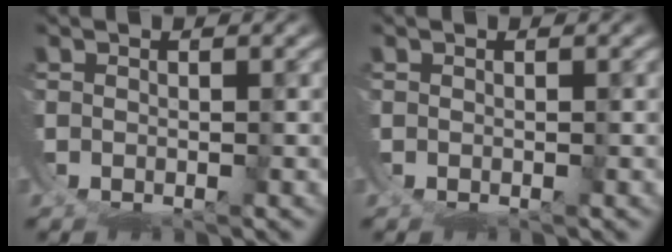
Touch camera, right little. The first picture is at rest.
{"total": 0.0}